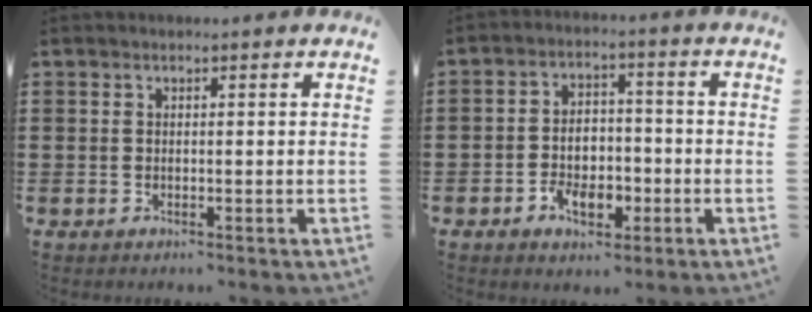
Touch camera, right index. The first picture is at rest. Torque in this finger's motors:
{"motor_torque": [1.22, 0.92, 0.44, 0.12]}